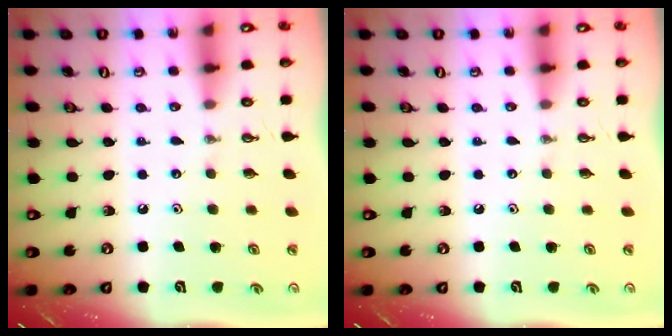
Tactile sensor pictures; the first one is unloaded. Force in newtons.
{"total": 0.0}